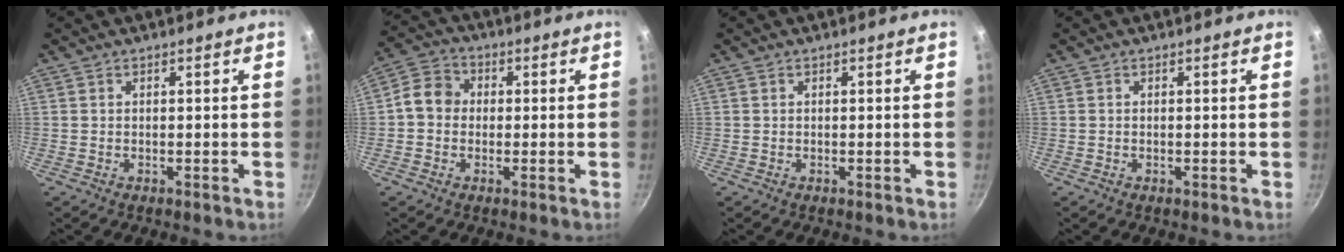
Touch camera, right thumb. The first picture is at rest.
{"total": 6.4, "force": [-0.1, 5.5, 3.1], "torque": [-0.034, 0.015, -0.022]}
{"total": 0.0}
{"total": 0.0}